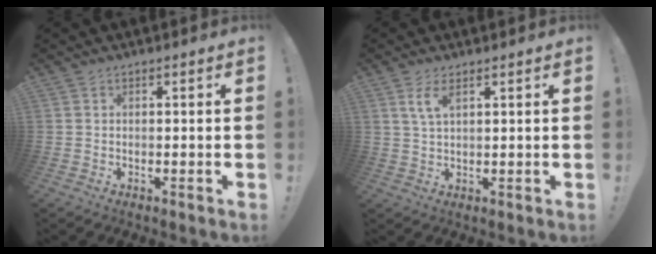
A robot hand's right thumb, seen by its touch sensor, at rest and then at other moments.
{"total": 4.5, "force": [2.3, 1.5, 3.5], "torque": [-0.064, -0.004, 0.041]}